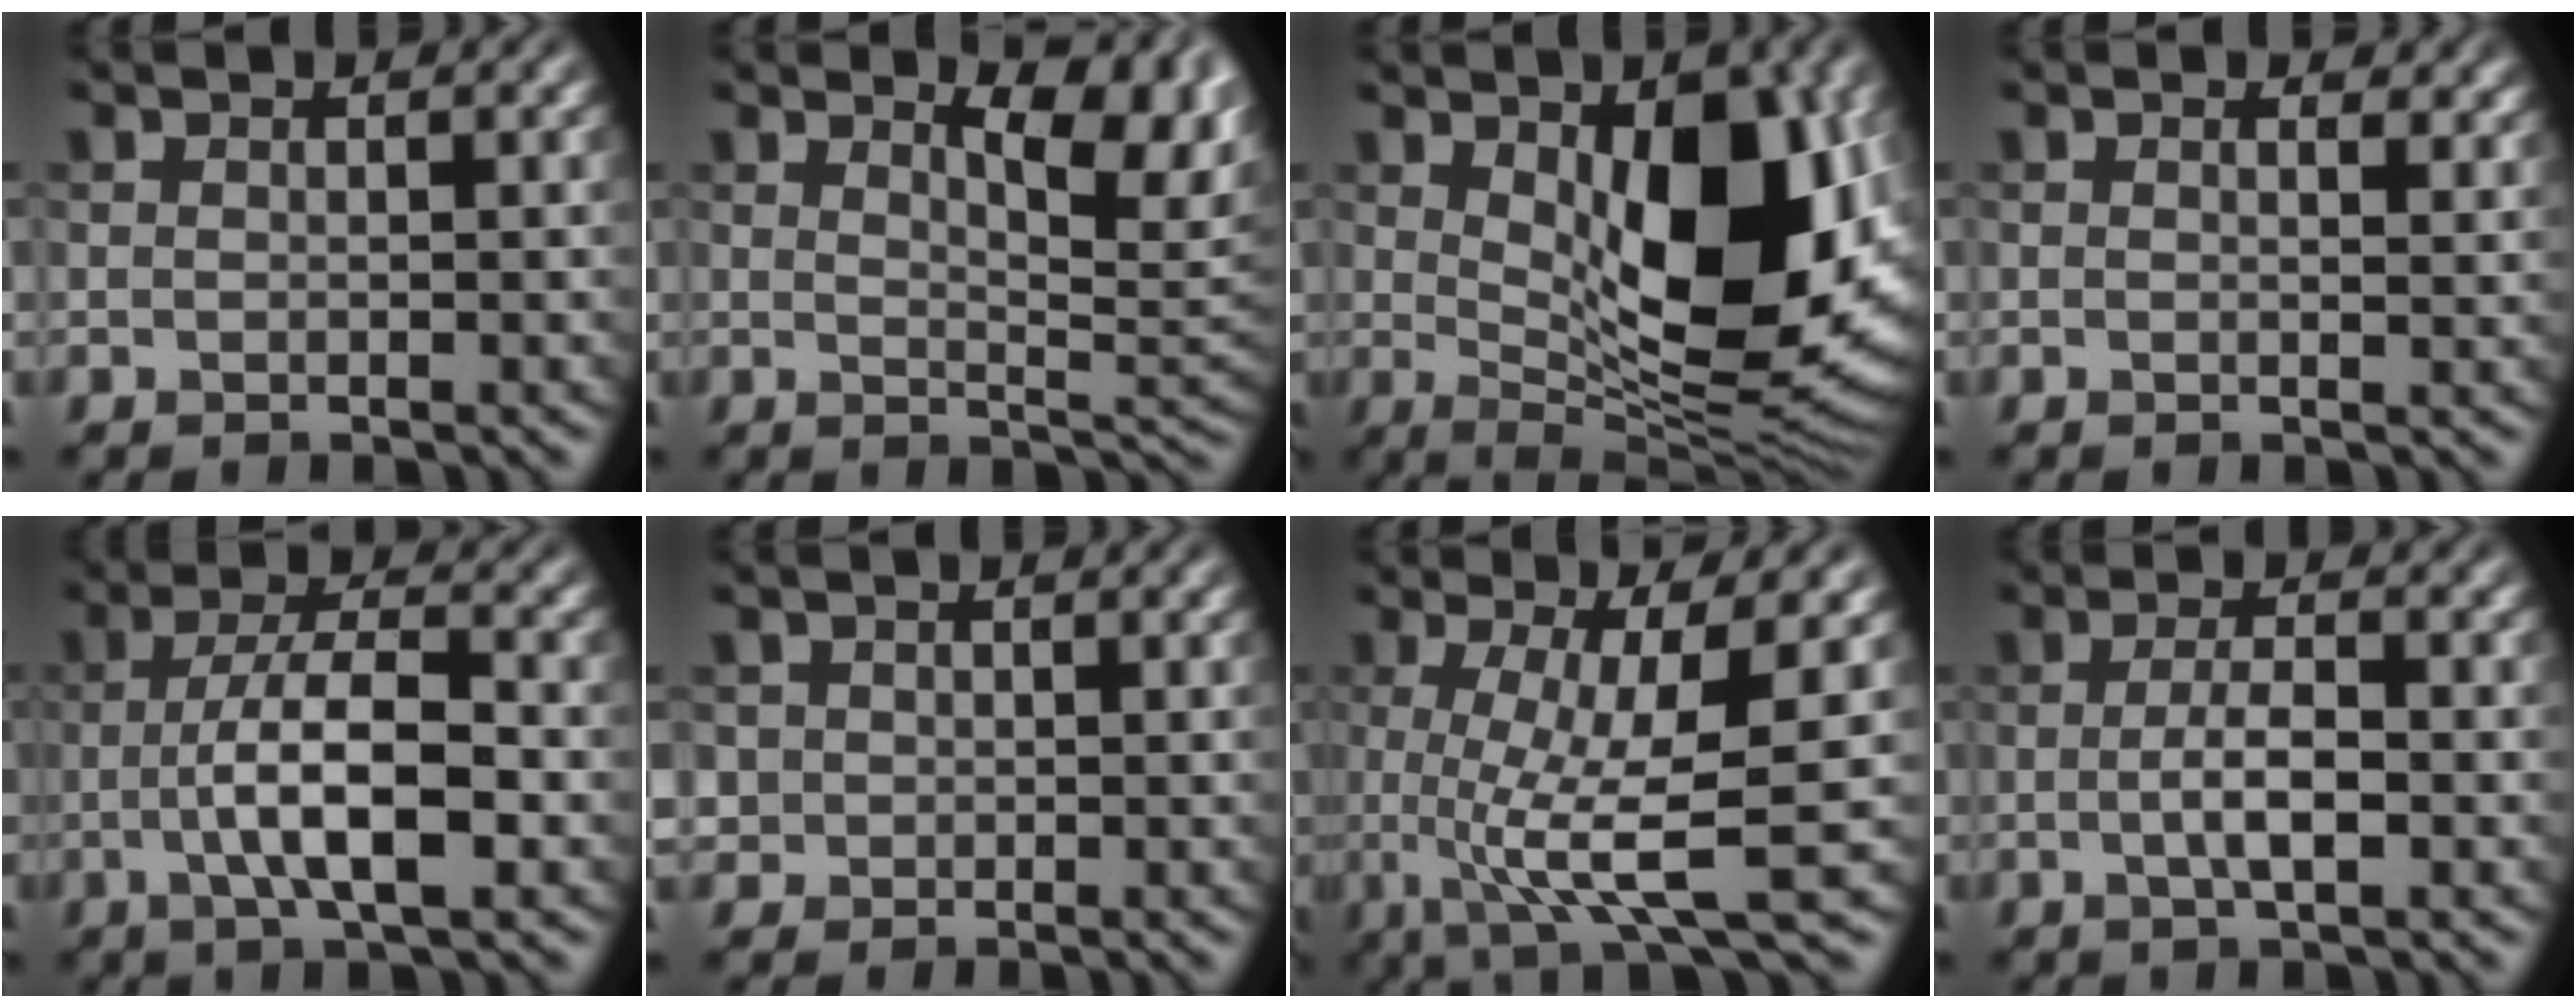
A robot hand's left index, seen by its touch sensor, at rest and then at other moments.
{"total": 7.9, "force": [3.2, 2.7, 6.7], "torque": [-0.077, 0.007, 0.050]}
{"total": 14.1, "force": [1.4, 6.8, 12.3], "torque": [-0.155, -0.013, 0.028]}
{"total": 1.6, "force": [1.2, 0.6, 0.9], "torque": [-0.012, -0.006, 0.017]}
{"total": 6.4, "force": [-1.2, 1.8, 6.1], "torque": [-0.106, 0.004, -0.024]}
{"total": 1.5, "force": [0.1, 1.5, -0.1], "torque": [0.009, -0.003, 0.004]}
{"total": 8.4, "force": [-0.3, 1.6, 8.3], "torque": [-0.135, -0.004, -0.005]}
{"total": 2.8, "force": [-0.5, 0.8, 2.7], "torque": [-0.051, 0.000, -0.010]}